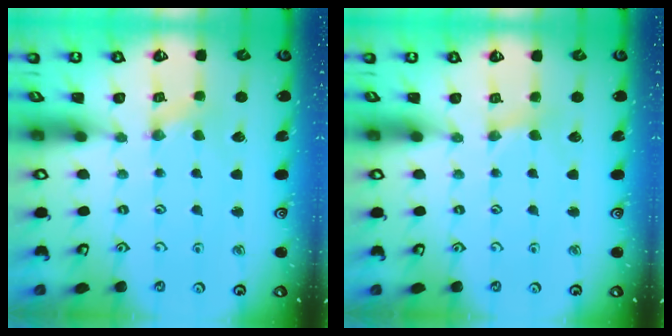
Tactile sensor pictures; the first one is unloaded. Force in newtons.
{"total": 1.6, "press": 1.5, "slide": 0.3}